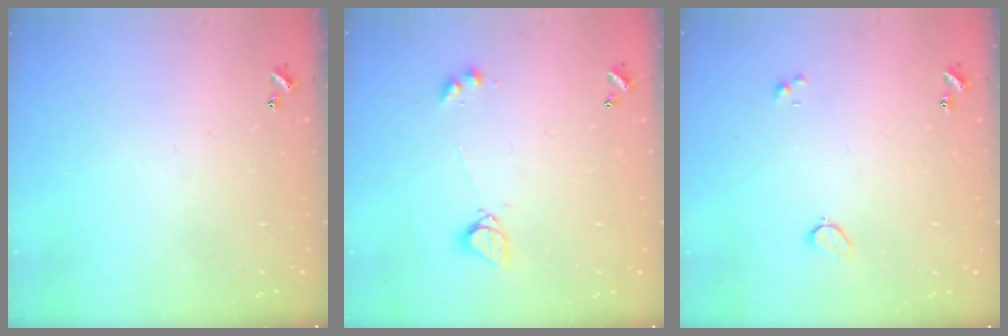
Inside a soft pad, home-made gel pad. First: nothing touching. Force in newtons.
{"total": 2.7, "press": 2.6, "slide": 0.5}
{"total": 1.5, "press": 1.4, "slide": 0.6}